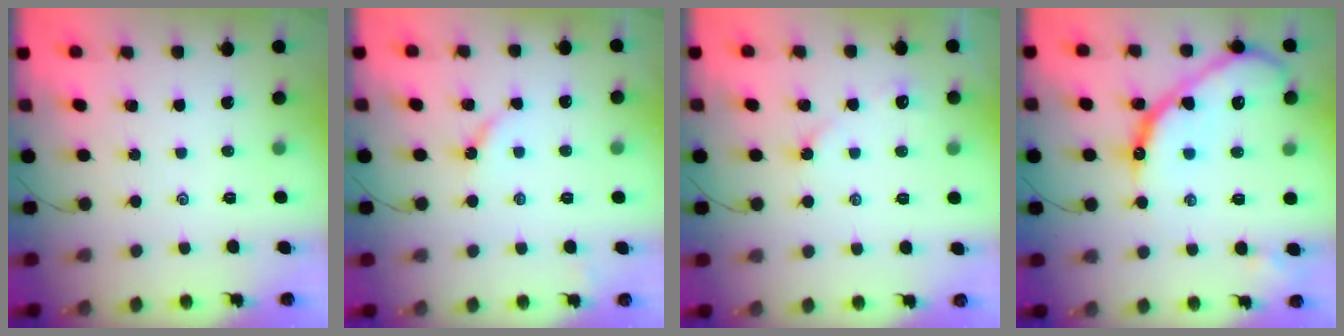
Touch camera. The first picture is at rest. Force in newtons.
{"total": 3.4, "press": 3.4, "slide": 0.3}
{"total": 2.9, "press": 2.9, "slide": 0.5}
{"total": 19.8, "press": 19.7, "slide": 1.6}